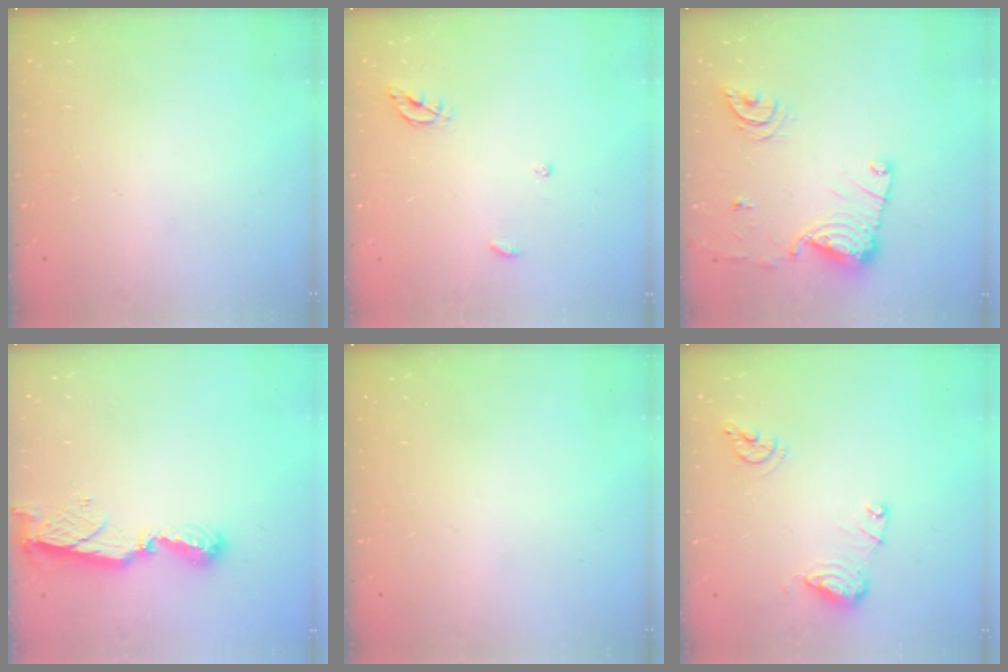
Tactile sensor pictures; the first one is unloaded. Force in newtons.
{"total": 5.5, "press": 5.5, "slide": 0.2}
{"total": 14.2, "press": 14.2, "slide": 1.4}
{"total": 8.4, "press": 8.4, "slide": 0.8}
{"total": 0.0}
{"total": 10.5, "press": 10.4, "slide": 1.1}